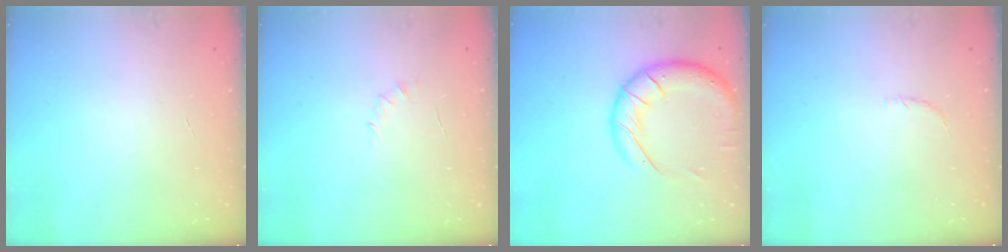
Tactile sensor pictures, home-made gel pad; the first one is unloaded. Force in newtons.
{"total": 3.6, "press": 3.5, "slide": 1.0}
{"total": 15.9, "press": 15.5, "slide": 3.1}
{"total": 5.3, "press": 5.1, "slide": 1.4}